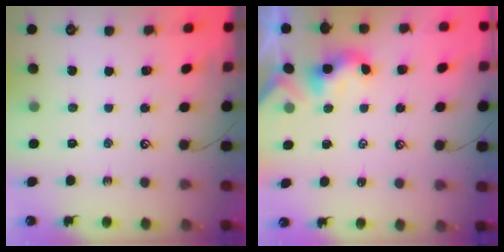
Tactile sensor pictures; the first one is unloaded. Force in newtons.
{"total": 2.4, "press": 2.4, "slide": 0.2}